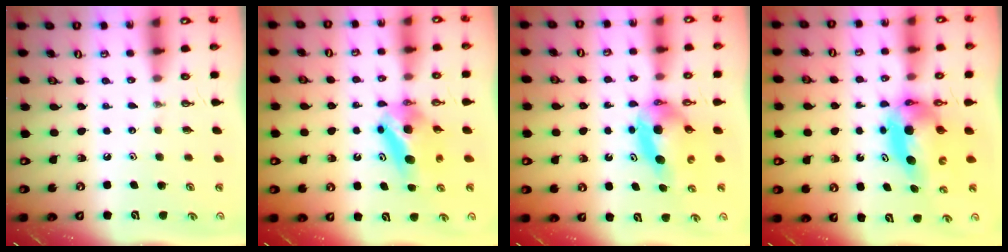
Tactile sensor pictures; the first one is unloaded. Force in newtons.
{"total": 9.6, "press": 5.5, "slide": 7.9}
{"total": 5.1, "press": 5.1, "slide": 0.7}
{"total": 7.1, "press": 7.1, "slide": 0.7}